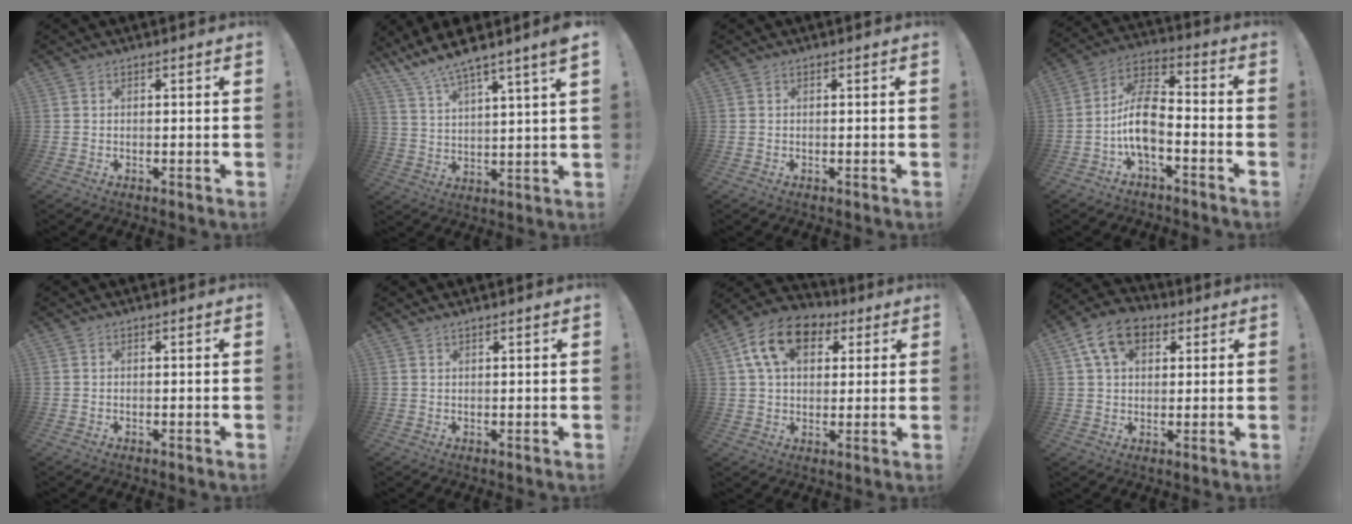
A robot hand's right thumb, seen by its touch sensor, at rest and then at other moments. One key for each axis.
{"total": 8.6, "fx": 7.7, "fy": -0.3, "fz": 3.9, "tx": -0.086, "ty": -0.062, "tz": 0.130}
{"total": 0.0}
{"total": 11.5, "fx": -3.6, "fy": 6.2, "fz": 9.0, "tx": -0.185, "ty": 0.021, "tz": -0.062}
{"total": 0.0}
{"total": 0.9, "fx": 0.8, "fy": -0.2, "fz": 0.4, "tx": -0.016, "ty": 0.003, "tz": 0.016}
{"total": 14.7, "fx": 5.8, "fy": 9.9, "fz": 9.2, "tx": -0.158, "ty": -0.004, "tz": 0.110}
{"total": 11.6, "fx": 4.9, "fy": 7.7, "fz": 7.2, "tx": -0.126, "ty": 0.001, "tz": 0.096}